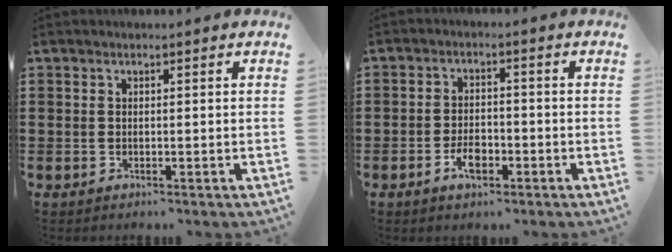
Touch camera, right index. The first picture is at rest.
{"total": 4.0, "force": [-1.9, 2.0, 2.8], "torque": [-0.056, 0.001, -0.036]}